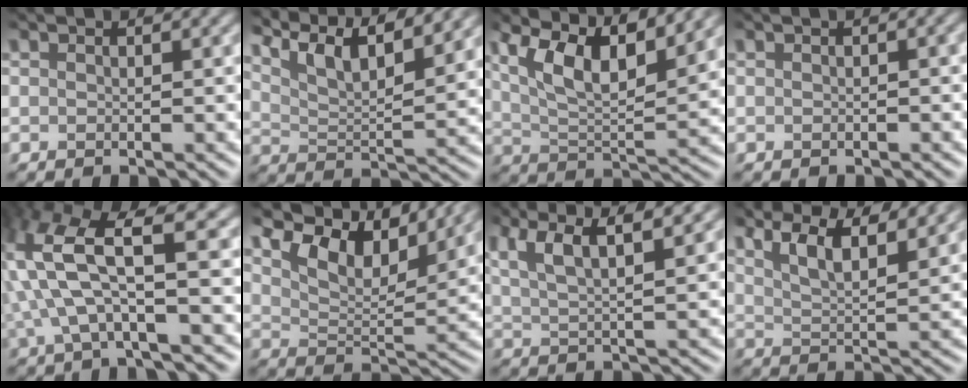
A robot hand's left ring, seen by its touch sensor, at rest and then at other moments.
{"total": 9.3, "force": [7.0, 2.4, 5.7], "torque": [-0.097, 0.016, 0.098]}
{"total": 9.3, "force": [5.1, 3.5, 7.0], "torque": [-0.113, 0.015, 0.081]}
{"total": 0.8, "force": [0.0, 0.2, 0.8], "torque": [-0.011, 0.003, 0.002]}
{"total": 7.5, "force": [0.7, 2.2, 7.1], "torque": [-0.166, 0.013, 0.011]}
{"total": 9.0, "force": [7.1, 3.0, 4.7], "torque": [-0.090, 0.007, 0.112]}
{"total": 7.7, "force": [4.8, 2.4, 5.6], "torque": [-0.098, 0.028, 0.068]}
{"total": 7.7, "force": [5.8, 2.5, 4.4], "torque": [-0.069, 0.018, 0.071]}